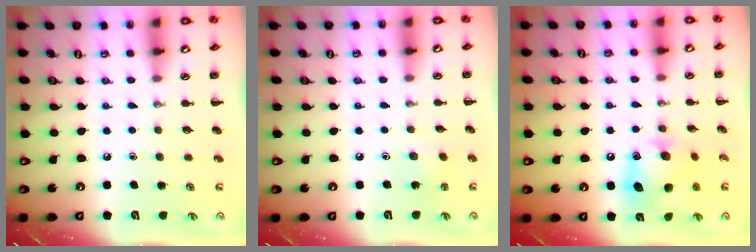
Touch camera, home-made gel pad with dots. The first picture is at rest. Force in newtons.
{"total": 3.0, "press": 2.9, "slide": 0.9}
{"total": 12.1, "press": 12.0, "slide": 1.6}